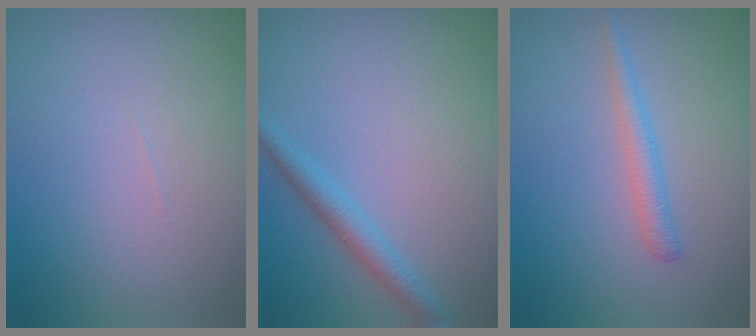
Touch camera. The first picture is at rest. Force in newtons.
{"total": 2.2, "press": 2.2, "slide": 0.1}
{"total": 1.7, "press": 1.7, "slide": 0.1}